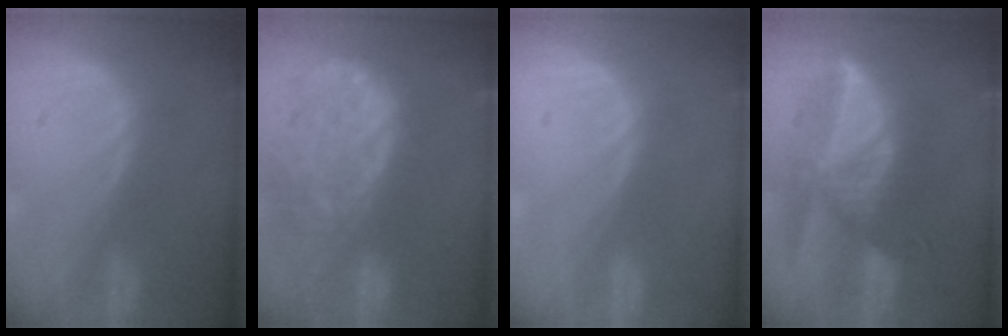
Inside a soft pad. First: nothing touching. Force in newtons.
{"total": 13.8, "press": 11.2, "slide": 8.0}
{"total": 0.0}
{"total": 8.0, "press": 7.7, "slide": 2.3}